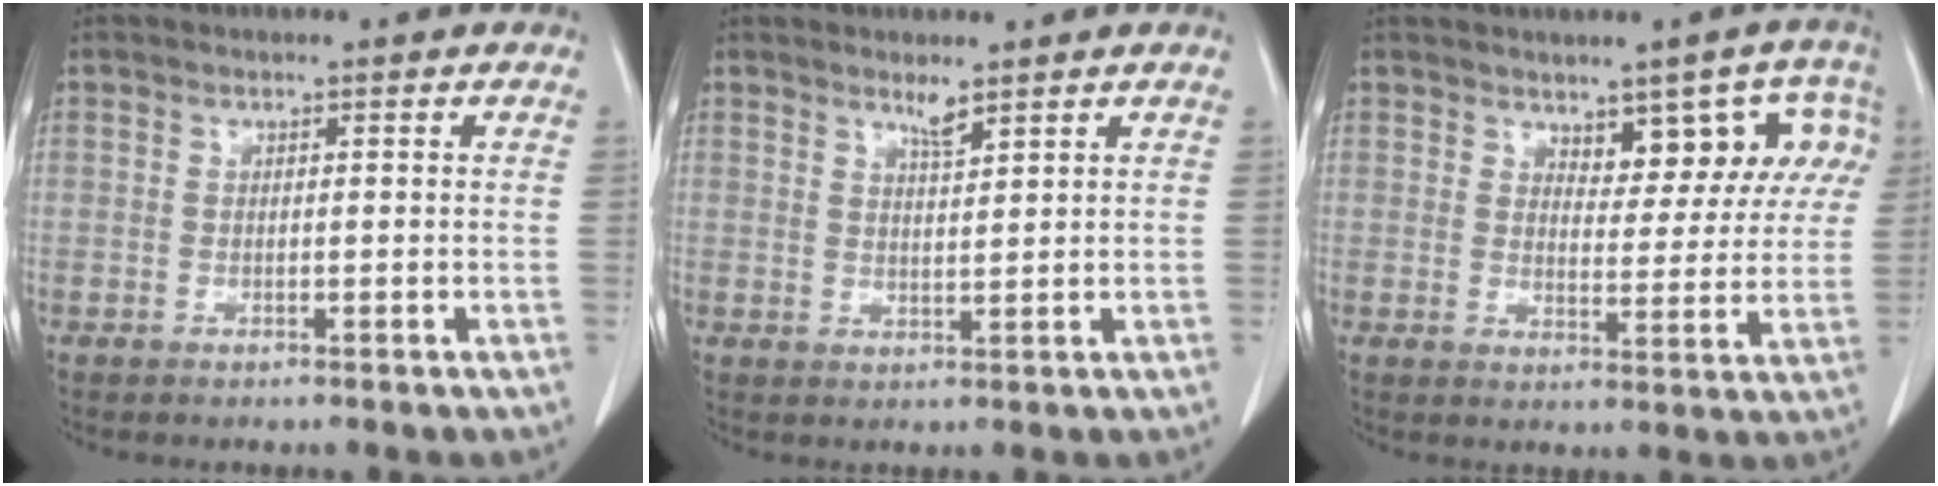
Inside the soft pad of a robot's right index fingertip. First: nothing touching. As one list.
[{"total": 2.3, "force": [1.9, 0.1, 1.3], "torque": [-0.026, -0.005, 0.037]}, {"total": 7.8, "force": [4.1, 4.0, 5.3], "torque": [-0.042, 0.016, 0.054]}]